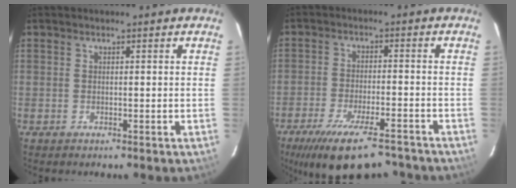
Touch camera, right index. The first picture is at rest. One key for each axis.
{"total": 16.6, "fx": -12.9, "fy": 4.7, "fz": 9.4, "tx": -0.181, "ty": -0.037, "tz": -0.195}